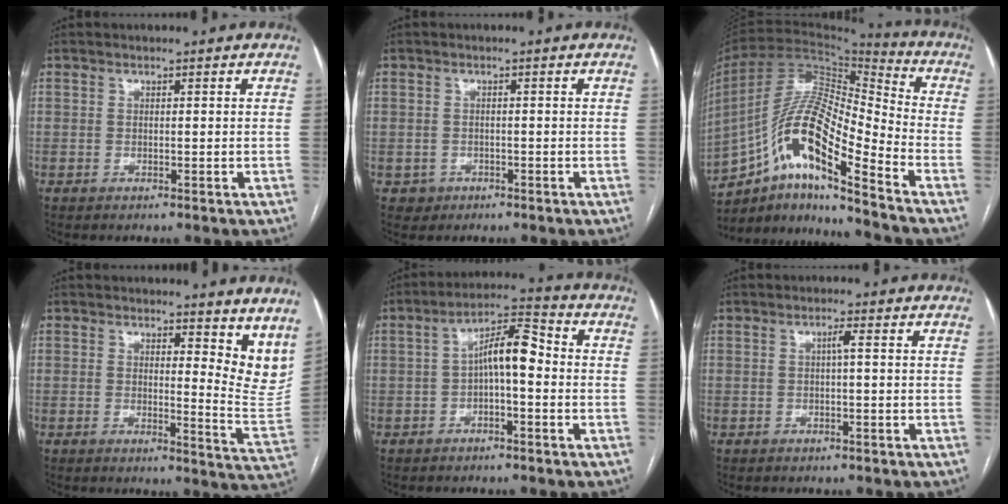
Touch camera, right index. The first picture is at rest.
{"total": 2.0, "force": [-0.8, 1.9, -0.1], "torque": [0.006, 0.010, -0.008]}
{"total": 17.1, "force": [-9.1, 2.6, 14.2], "torque": [-0.269, 0.016, -0.155]}
{"total": 10.0, "force": [7.9, 3.2, 5.2], "torque": [-0.042, -0.040, 0.073]}
{"total": 7.6, "force": [-0.5, 2.2, 7.3], "torque": [-0.128, 0.033, -0.009]}
{"total": 1.2, "force": [0.2, -0.1, 1.2], "torque": [-0.021, 0.003, 0.003]}